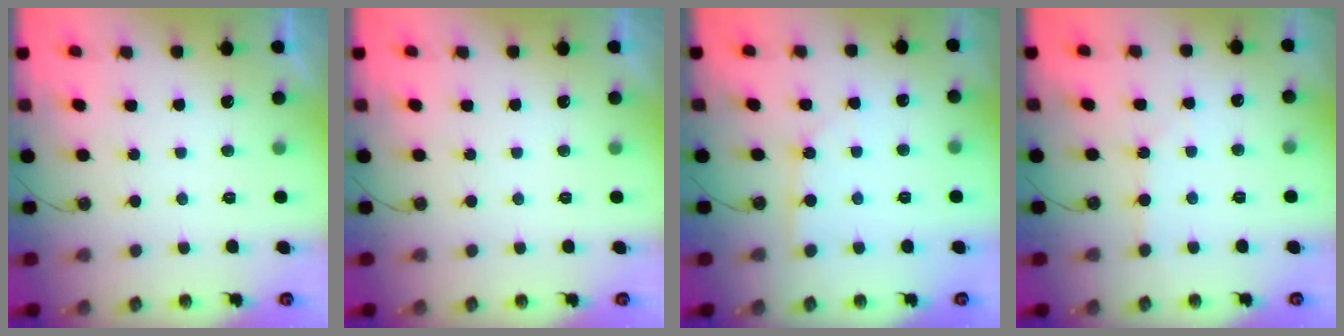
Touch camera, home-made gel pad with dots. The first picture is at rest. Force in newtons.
{"total": 0.0}
{"total": 1.8, "press": 1.8, "slide": 0.2}
{"total": 2.4, "press": 2.3, "slide": 0.3}